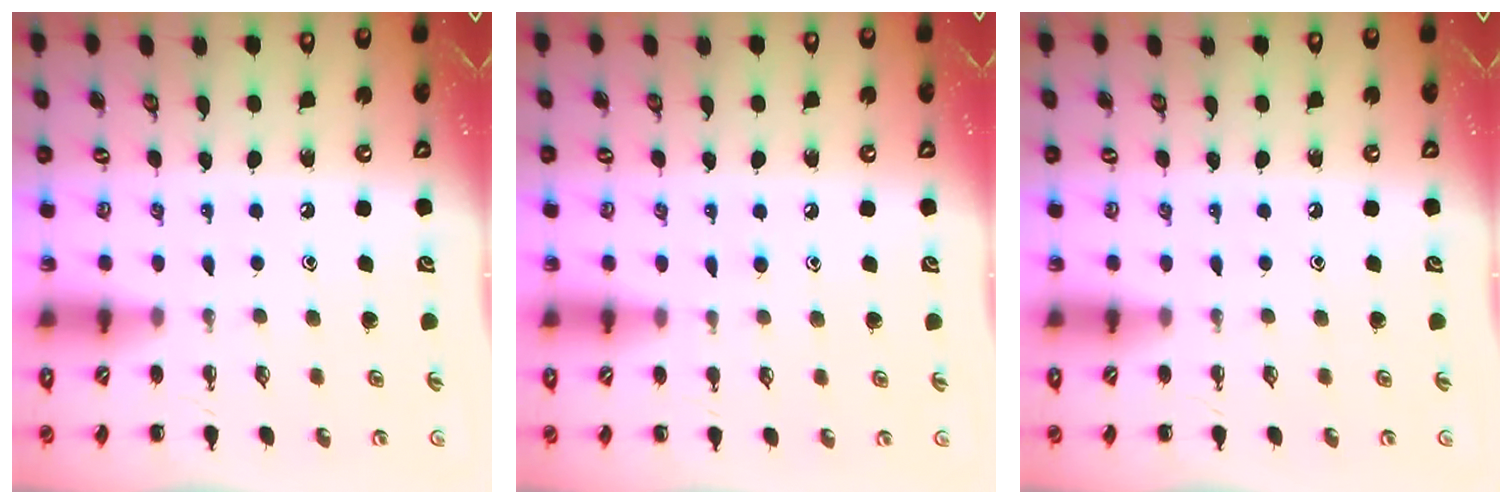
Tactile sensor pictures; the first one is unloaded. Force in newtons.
{"total": 6.0, "press": 5.6, "slide": 2.1}
{"total": 0.0}